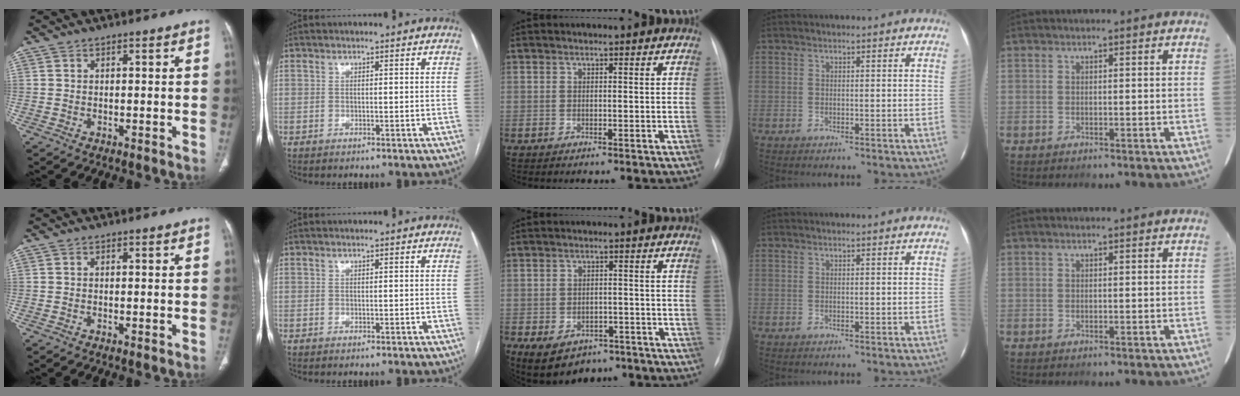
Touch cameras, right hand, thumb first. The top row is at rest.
{"middle": {"total": 7.9, "force": [-4.6, 5.5, 3.5], "torque": [-0.060, 0.012, -0.055]}}